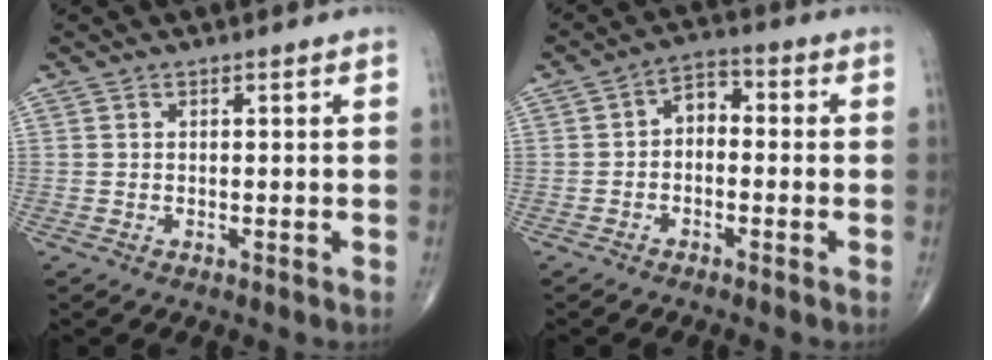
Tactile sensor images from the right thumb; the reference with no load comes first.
{"total": 4.7, "force": [-0.6, 3.2, 3.4], "torque": [-0.039, 0.026, -0.025]}